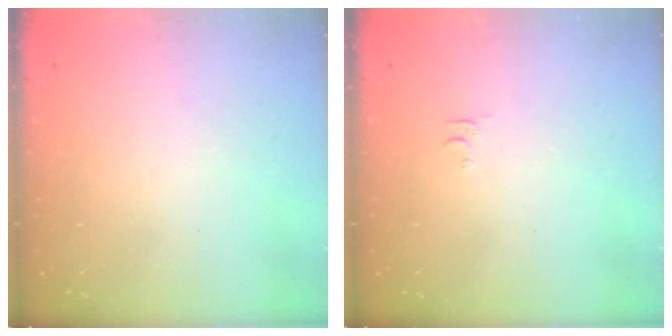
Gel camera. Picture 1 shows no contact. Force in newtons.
{"total": 4.6, "press": 4.6, "slide": 0.6}